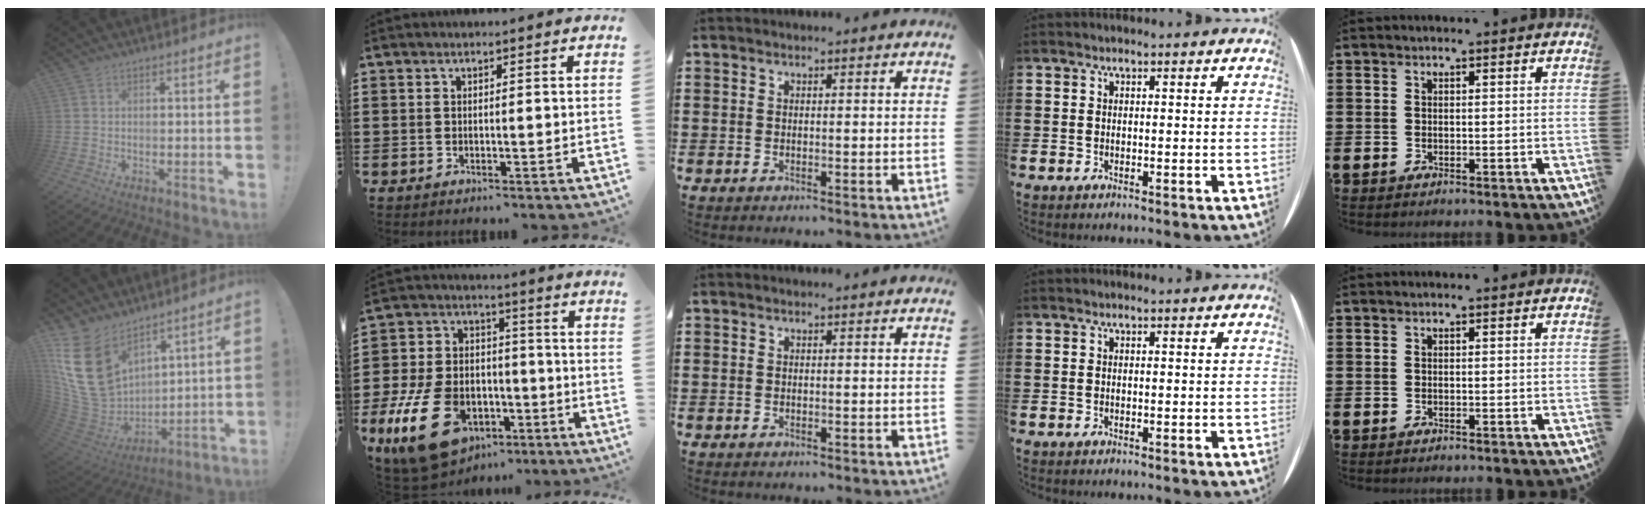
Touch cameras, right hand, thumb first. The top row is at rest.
{"thumb": {"total": 18.7, "force": [9.6, 12.4, 10.3], "torque": [-0.207, -0.057, 0.196]}, "index": {"total": 15.5, "force": [-6.5, 10.3, 9.6], "torque": [-0.213, 0.032, -0.114]}}